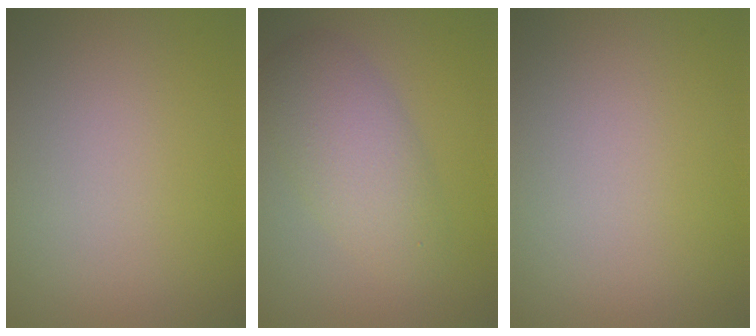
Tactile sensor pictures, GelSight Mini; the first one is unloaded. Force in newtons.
{"total": 4.5, "press": 4.5, "slide": 0.1}
{"total": 0.0}